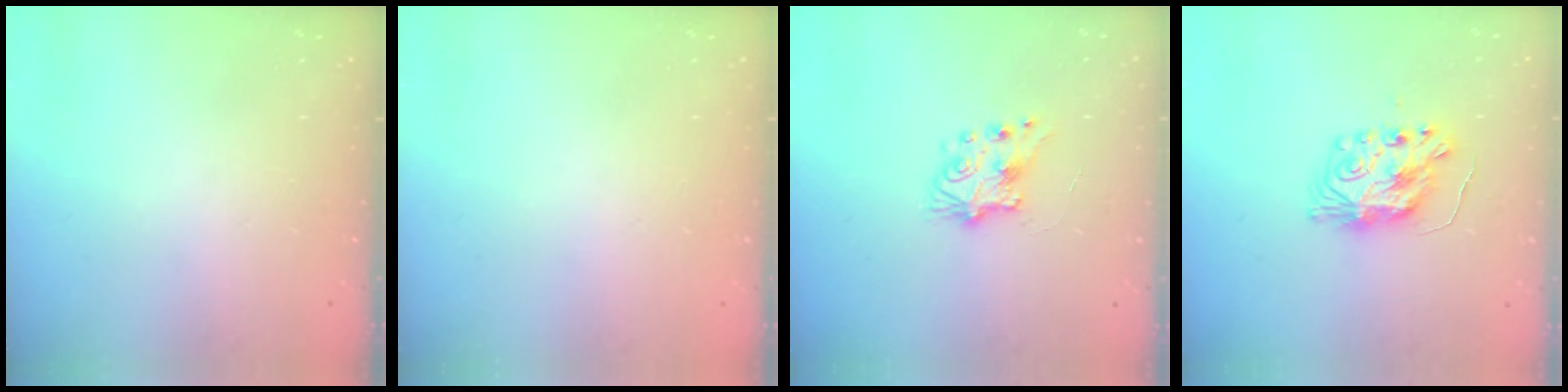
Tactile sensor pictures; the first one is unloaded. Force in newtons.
{"total": 0.0}
{"total": 7.8, "press": 7.8, "slide": 0.3}
{"total": 9.4, "press": 9.4, "slide": 0.9}